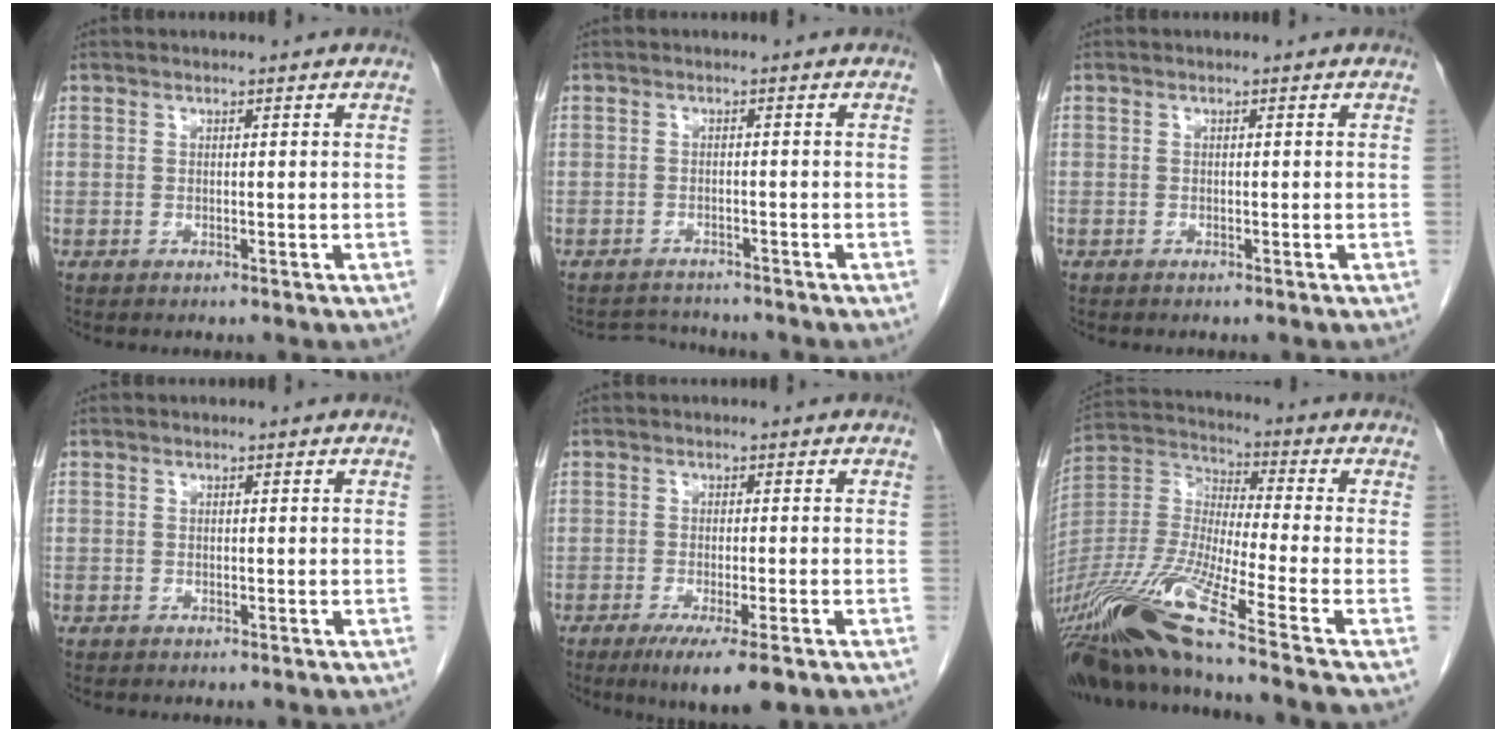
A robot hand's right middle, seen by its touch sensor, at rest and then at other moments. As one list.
[{"total": 3.4, "force": [-3.3, 0.8, -0.4], "torque": [0.005, -0.008, -0.054]}, {"total": 0.0}, {"total": 0.5, "force": [-0.4, 0.4, 0.0], "torque": [-0.008, 0.002, -0.008]}, {"total": 7.2, "force": [-4.6, 0.8, 5.5], "torque": [-0.080, -0.018, -0.067]}, {"total": 20.1, "force": [-14.4, -1.5, 13.9], "torque": [-0.319, -0.032, -0.275]}]